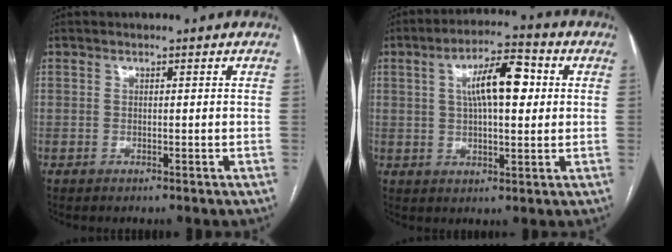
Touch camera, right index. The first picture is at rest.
{"total": 9.7, "force": [2.2, 3.1, 9.0], "torque": [-0.155, 0.025, 0.032]}